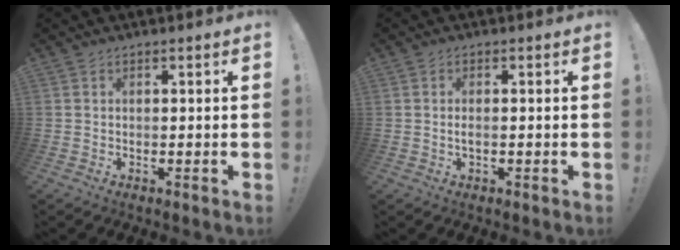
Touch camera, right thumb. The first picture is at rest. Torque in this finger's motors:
{"motor_torque": [-0.19, 0.12, 0.23, 0.13, 0.02]}